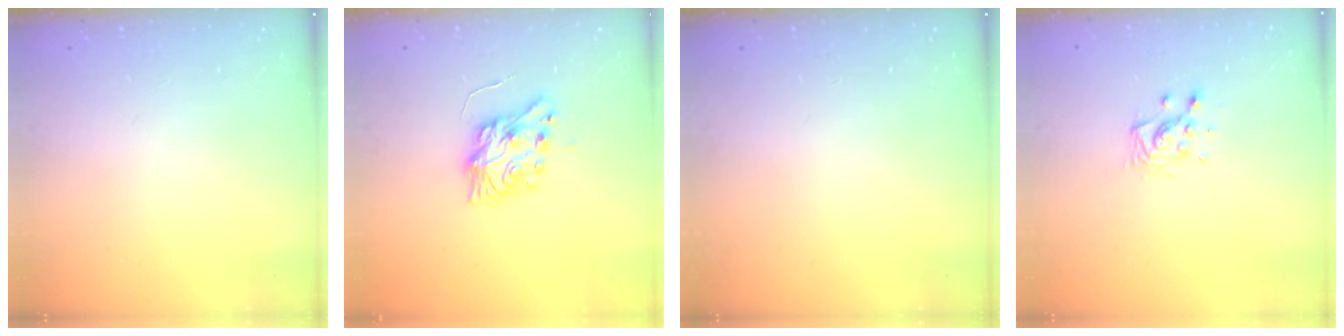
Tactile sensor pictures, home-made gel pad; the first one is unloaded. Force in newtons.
{"total": 8.1, "press": 8.1, "slide": 0.2}
{"total": 0.0}
{"total": 6.3, "press": 6.3, "slide": 0.3}